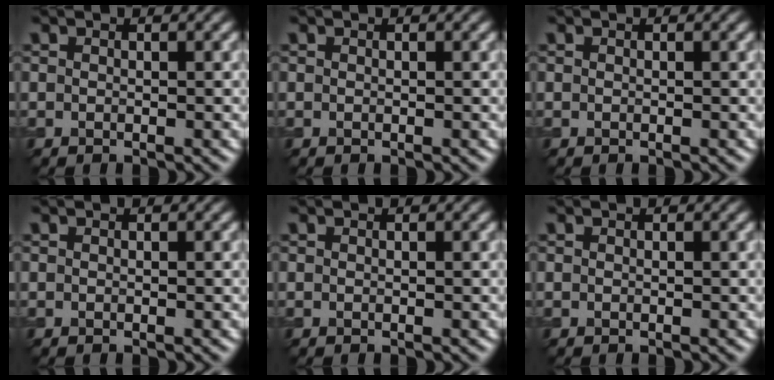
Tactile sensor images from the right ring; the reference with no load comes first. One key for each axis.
{"total": 0.0}
{"total": 0.0}
{"total": 0.0}
{"total": 0.0}
{"total": 0.0}